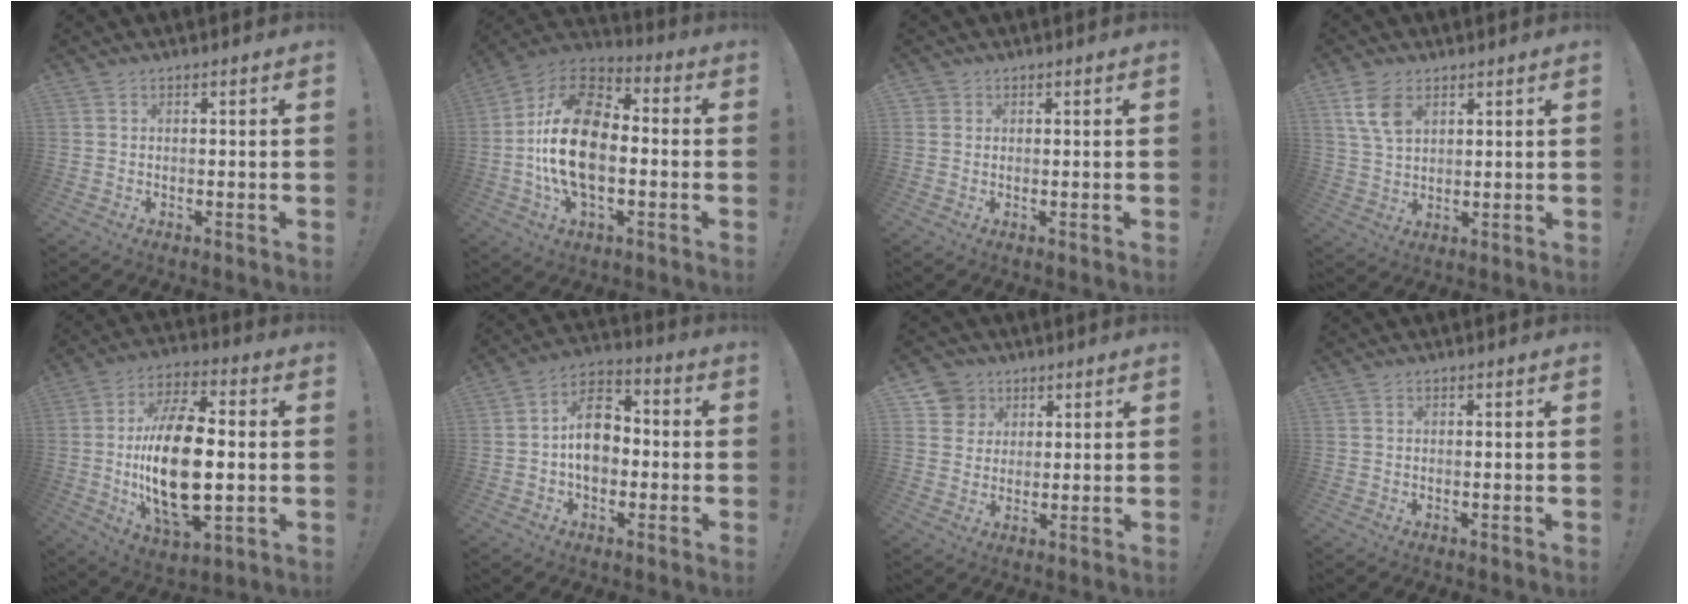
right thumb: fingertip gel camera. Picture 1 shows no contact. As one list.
[{"total": 22.7, "force": [-2.0, 13.9, 17.8], "torque": [-0.333, 0.029, -0.029]}, {"total": 1.4, "force": [0.7, 1.2, 0.3], "torque": [-0.006, 0.000, 0.013]}, {"total": 8.0, "force": [4.0, 4.8, 5.0], "torque": [-0.095, -0.010, 0.078]}, {"total": 22.7, "force": [-1.1, 11.6, 19.5], "torque": [-0.377, -0.006, -0.020]}, {"total": 12.9, "force": [-0.8, 9.4, 8.8], "torque": [-0.141, 0.025, -0.008]}, {"total": 7.4, "force": [3.7, 6.4, 0.9], "torque": [-0.006, -0.025, 0.073]}, {"total": 0.0}]